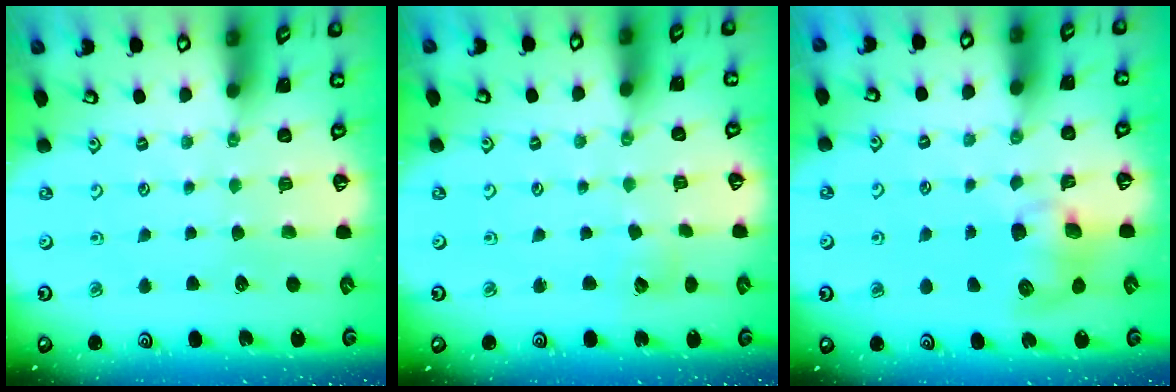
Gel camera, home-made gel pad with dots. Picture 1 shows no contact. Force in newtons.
{"total": 3.0, "press": 3.0, "slide": 0.4}
{"total": 8.0, "press": 8.0, "slide": 1.0}